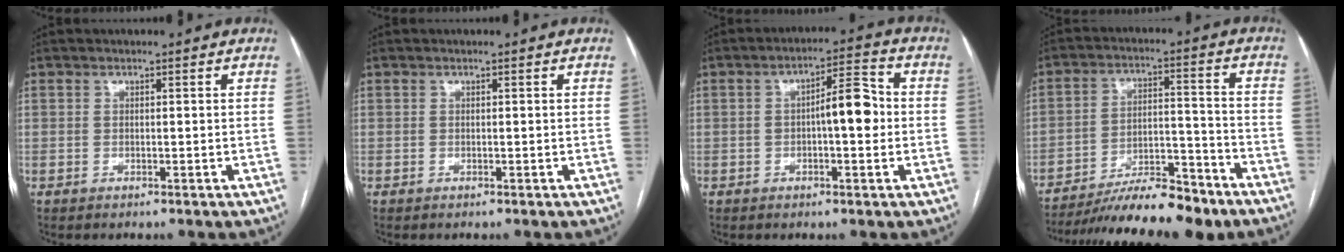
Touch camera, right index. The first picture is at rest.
{"total": 0.0}
{"total": 6.9, "force": [-0.3, 1.8, 6.7], "torque": [-0.101, 0.024, -0.005]}
{"total": 15.2, "force": [-12.9, 2.5, 7.7], "torque": [-0.121, 0.011, -0.211]}